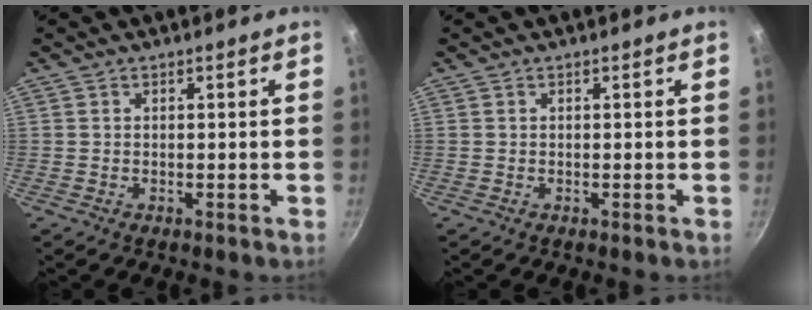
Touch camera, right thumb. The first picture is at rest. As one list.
[{"total": 0.0}]